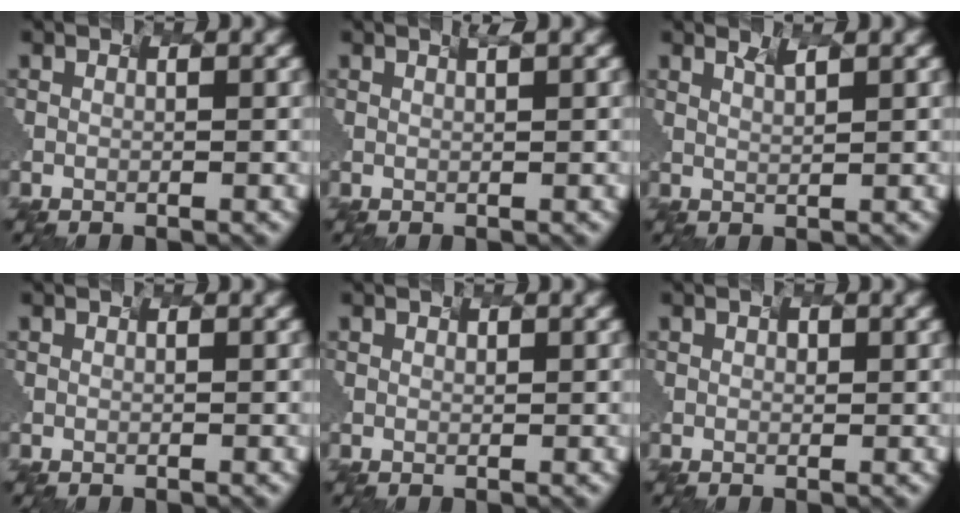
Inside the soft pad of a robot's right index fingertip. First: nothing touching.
{"total": 0.8, "force": [0.3, -0.7, -0.2], "torque": [-0.008, -0.002, 0.028]}
{"total": 0.7, "force": [0.0, -0.7, -0.1], "torque": [-0.015, -0.007, 0.035]}
{"total": 0.0}
{"total": 0.7, "force": [-0.1, -0.5, -0.5], "torque": [-0.001, -0.003, 0.014]}
{"total": 1.0, "force": [-0.6, -0.6, -0.5], "torque": [0.002, -0.004, 0.015]}